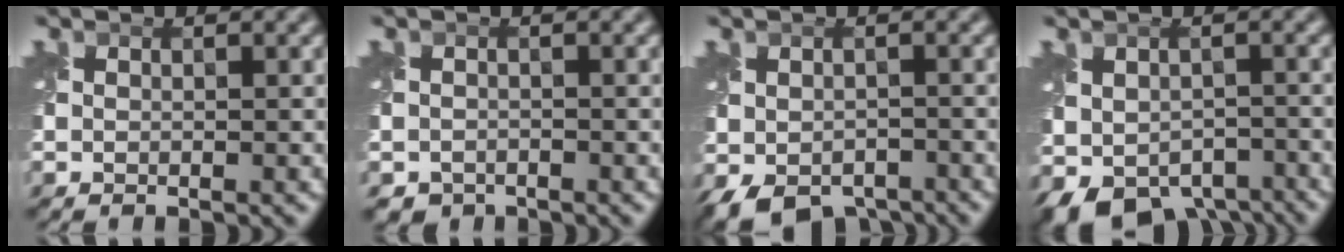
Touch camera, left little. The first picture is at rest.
{"total": 1.4, "force": [-1.1, 0.9, 0.1], "torque": [0.003, -0.008, -0.022]}
{"total": 5.8, "force": [-3.8, 3.3, 2.9], "torque": [-0.048, -0.026, -0.056]}
{"total": 7.6, "force": [-4.8, 4.5, 3.9], "torque": [-0.062, -0.029, -0.067]}